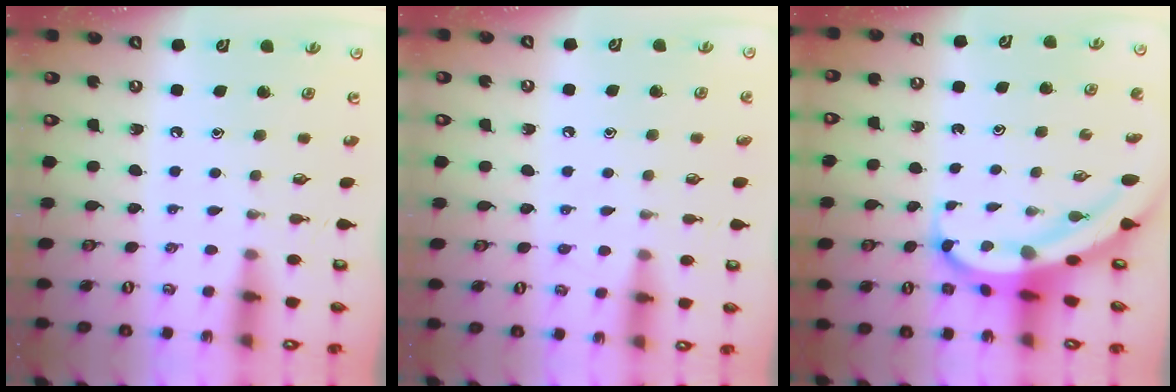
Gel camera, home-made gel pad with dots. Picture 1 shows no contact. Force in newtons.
{"total": 5.0, "press": 5.0, "slide": 0.6}
{"total": 8.6, "press": 8.5, "slide": 1.0}